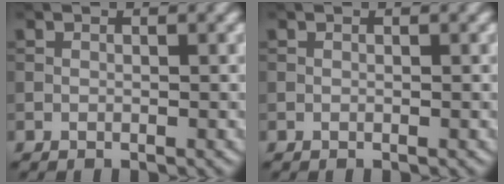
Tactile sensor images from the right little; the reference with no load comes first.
{"total": 0.0}